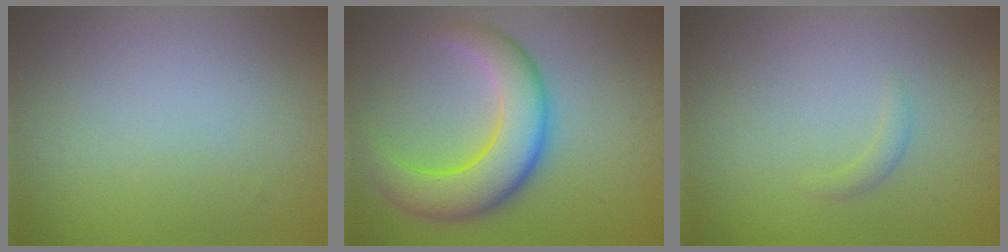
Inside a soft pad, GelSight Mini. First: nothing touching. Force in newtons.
{"total": 7.2, "press": 7.2, "slide": 0.1}
{"total": 0.9, "press": 0.9, "slide": 0.2}